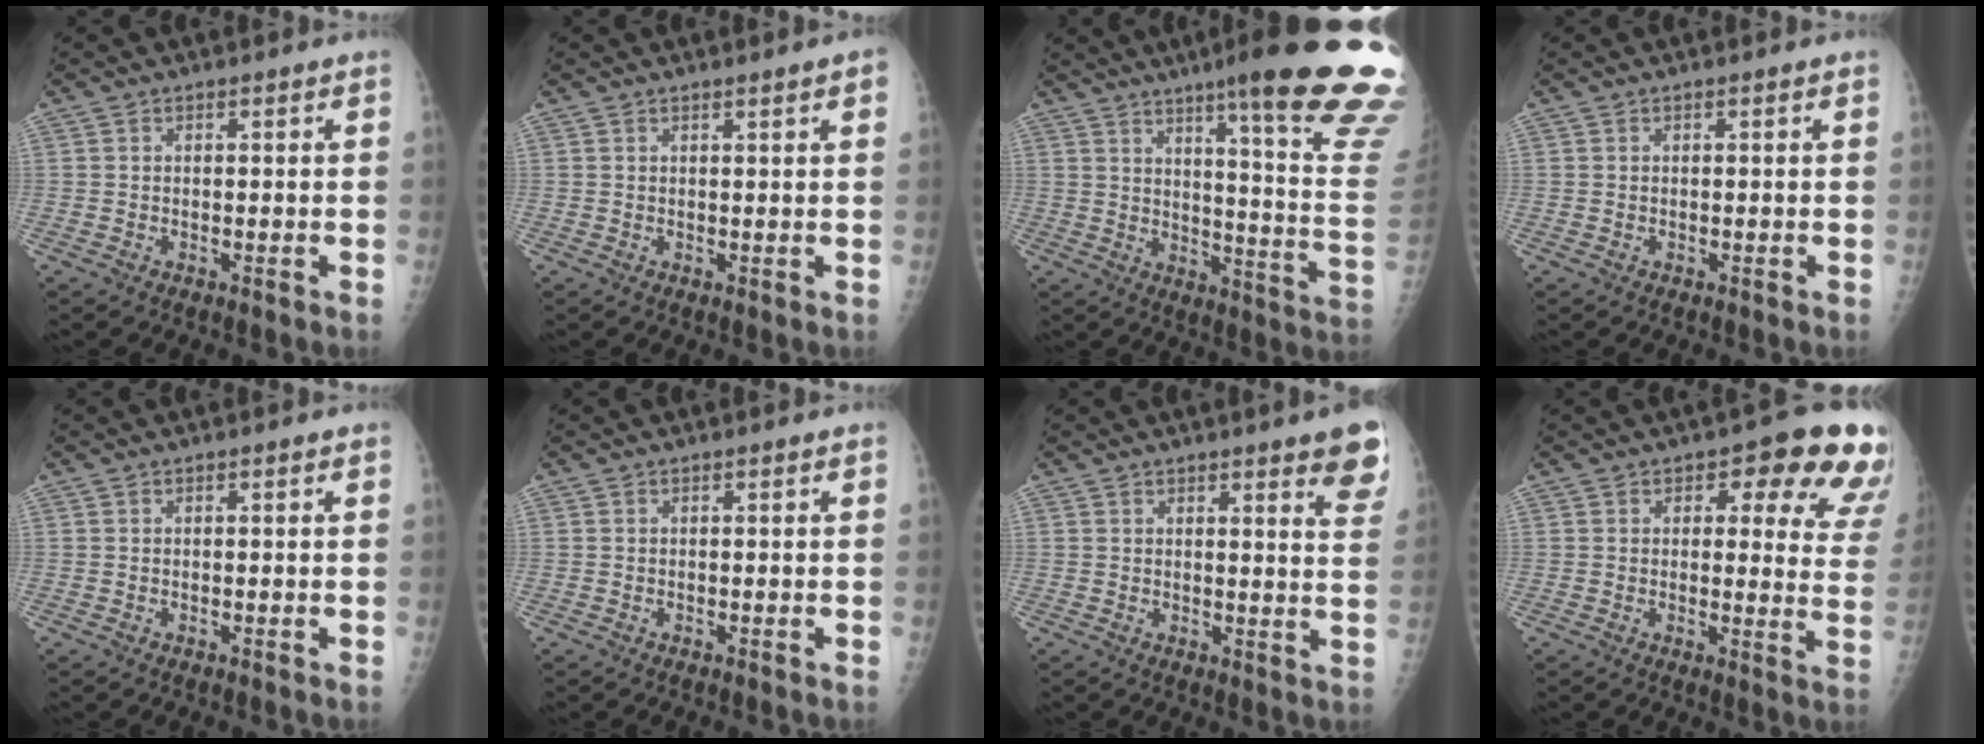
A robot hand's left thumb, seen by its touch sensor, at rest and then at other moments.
{"total": 2.2, "force": [1.3, 0.1, 1.7], "torque": [-0.024, -0.002, 0.017]}
{"total": 27.8, "force": [19.3, 2.7, 19.9], "torque": [-0.204, -0.109, 0.249]}
{"total": 0.0}
{"total": 0.0}
{"total": 0.0}
{"total": 9.0, "force": [5.4, 1.7, 6.9], "torque": [-0.061, -0.021, 0.058]}
{"total": 15.7, "force": [8.9, 6.9, 11.0], "torque": [-0.069, -0.036, 0.087]}